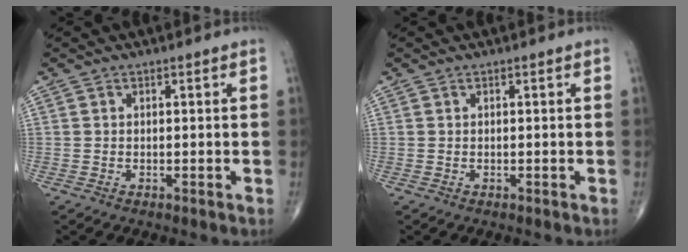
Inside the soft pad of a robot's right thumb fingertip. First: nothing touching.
{"total": 0.0}